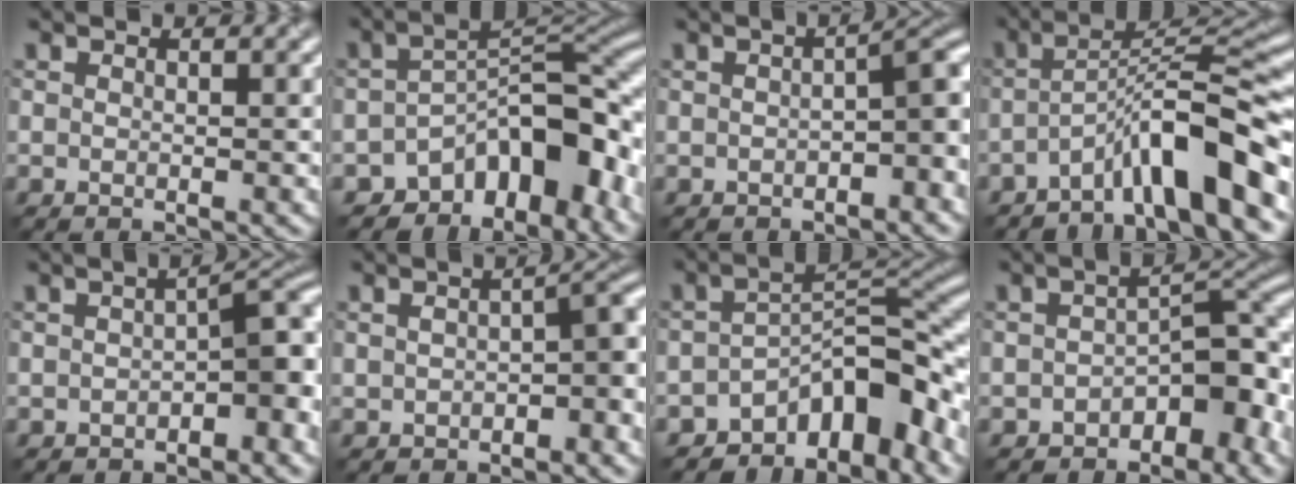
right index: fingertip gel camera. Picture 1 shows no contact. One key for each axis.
{"total": 10.1, "fx": -6.1, "fy": 5.1, "fz": 6.3, "tx": -0.062, "ty": 0.004, "tz": -0.105}
{"total": 4.1, "fx": -1.2, "fy": 1.3, "fz": 3.7, "tx": -0.046, "ty": 0.012, "tz": -0.022}
{"total": 7.7, "fx": -4.5, "fy": 1.3, "fz": 6.2, "tx": -0.095, "ty": 0.022, "tz": -0.080}
{"total": 5.2, "fx": -1.6, "fy": 2.3, "fz": 4.4, "tx": -0.043, "ty": 0.012, "tz": -0.031}
{"total": 4.3, "fx": -1.1, "fy": 2.0, "fz": 3.6, "tx": -0.042, "ty": 0.011, "tz": -0.021}
{"total": 8.1, "fx": -5.4, "fy": 3.5, "fz": 4.9, "tx": -0.042, "ty": 0.006, "tz": -0.095}
{"total": 6.4, "fx": -3.2, "fy": 3.4, "fz": 4.5, "tx": -0.040, "ty": 0.014, "tz": -0.062}